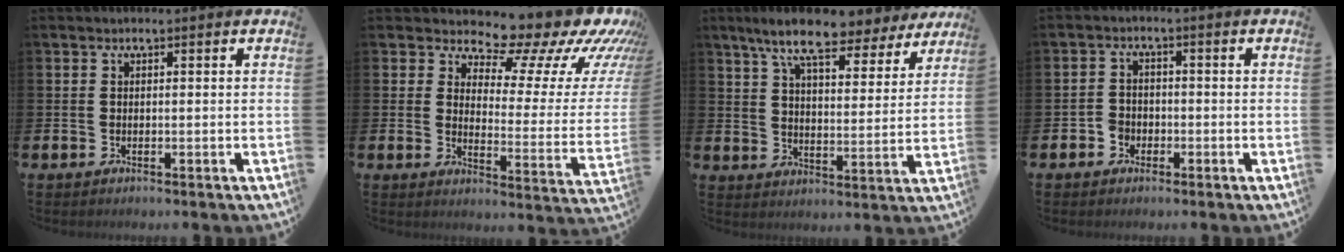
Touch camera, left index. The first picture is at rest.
{"total": 9.4, "force": [8.3, 3.5, 2.6], "torque": [-0.042, -0.090, 0.129]}
{"total": 10.6, "force": [9.1, 2.2, 4.9], "torque": [-0.112, -0.039, 0.159]}
{"total": 2.4, "force": [-1.4, 1.9, 0.2], "torque": [-0.013, 0.005, -0.032]}